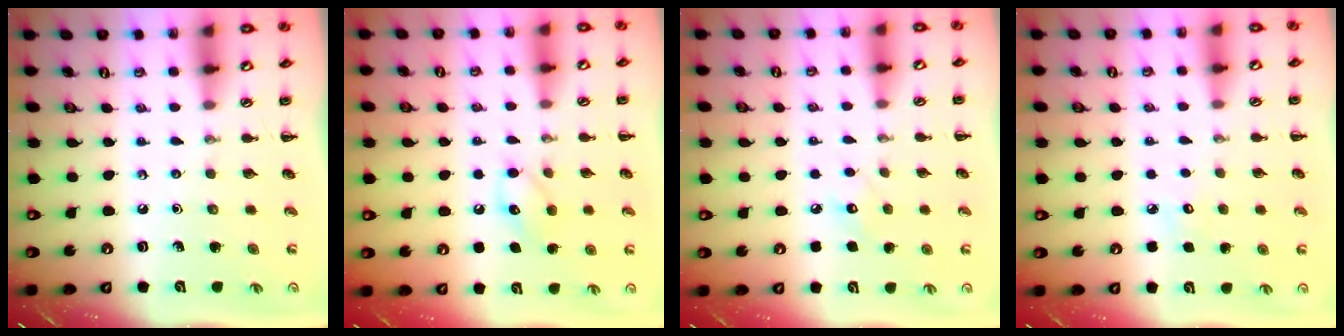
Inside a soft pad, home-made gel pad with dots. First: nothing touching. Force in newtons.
{"total": 8.8, "press": 8.8, "slide": 1.2}
{"total": 5.7, "press": 5.6, "slide": 1.2}
{"total": 3.9, "press": 3.8, "slide": 1.1}